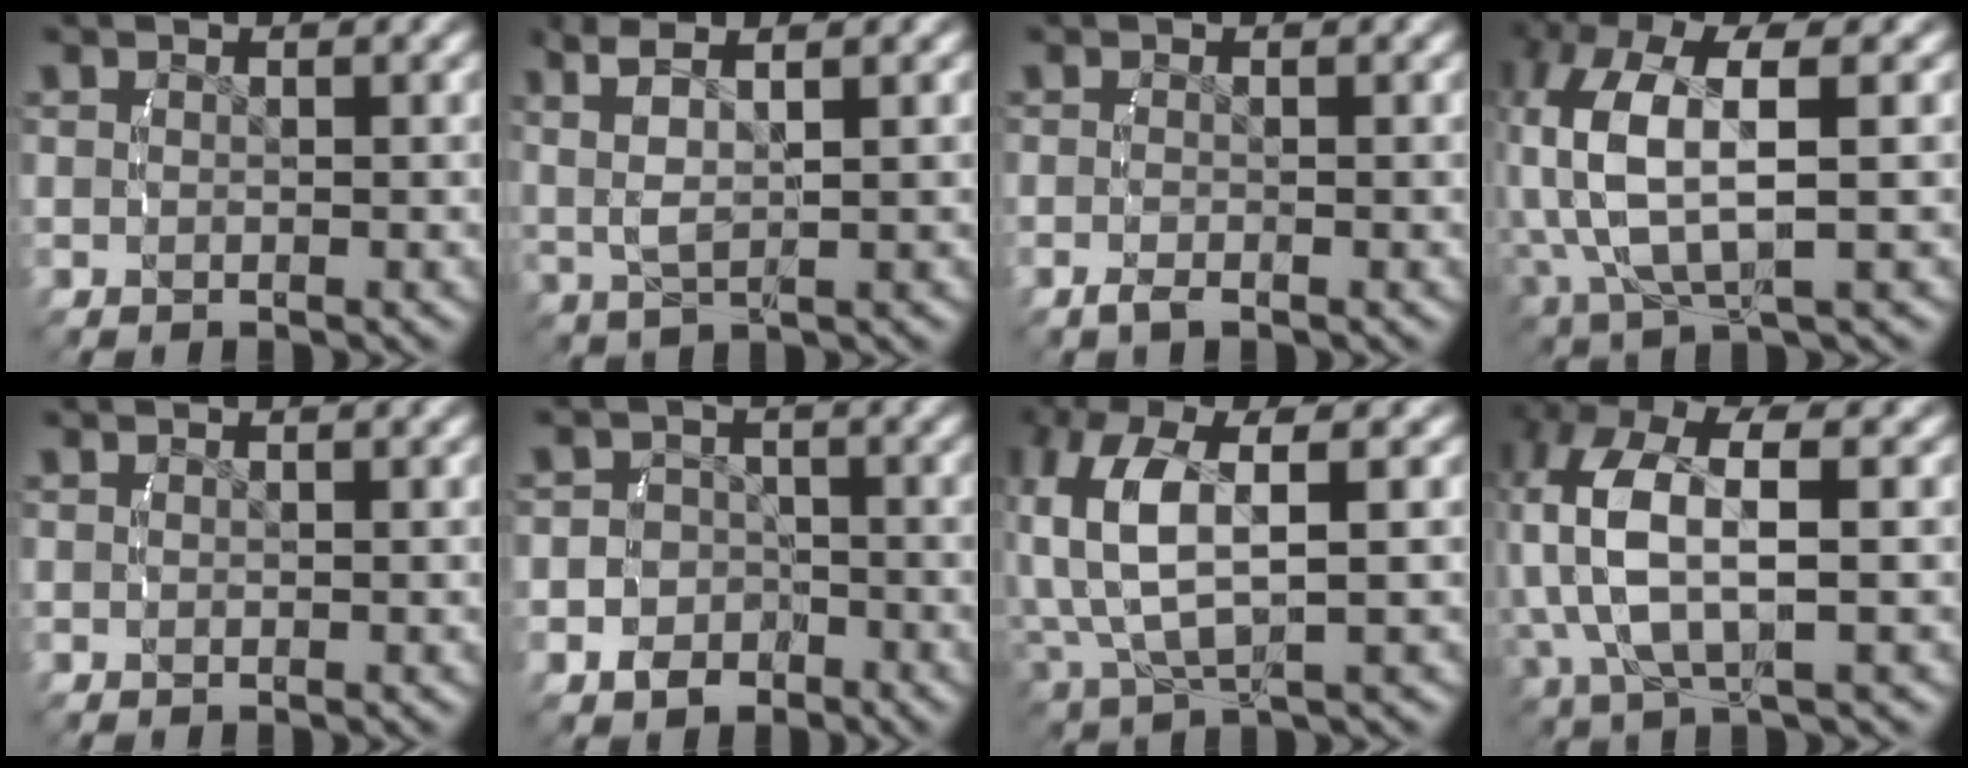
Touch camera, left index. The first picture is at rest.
{"total": 5.9, "force": [2.5, 2.7, 4.6], "torque": [-0.101, 0.014, 0.038]}
{"total": 1.1, "force": [-0.8, -0.2, 0.7], "torque": [-0.020, -0.002, -0.015]}
{"total": 9.4, "force": [0.9, 5.7, 7.5], "torque": [-0.189, -0.024, 0.025]}
{"total": 0.0}
{"total": 6.2, "force": [-2.2, 5.7, 1.1], "torque": [-0.035, -0.014, -0.045]}
{"total": 8.1, "force": [0.9, 4.6, 6.6], "torque": [-0.165, -0.017, 0.029]}
{"total": 8.5, "force": [1.1, 5.0, 6.8], "torque": [-0.176, -0.020, 0.025]}